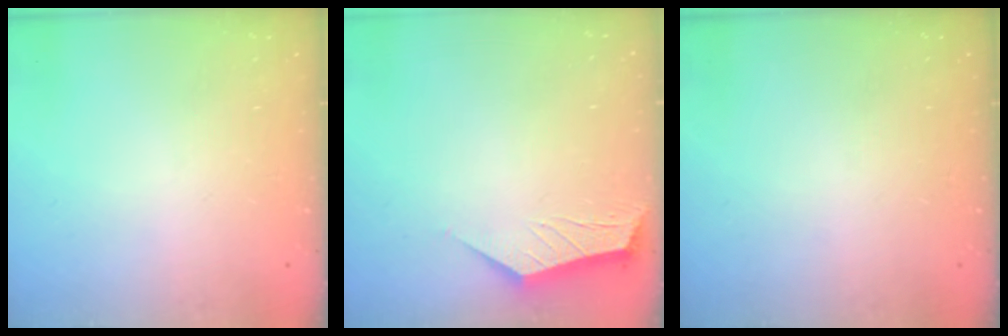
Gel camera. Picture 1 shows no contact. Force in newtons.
{"total": 2.0, "press": 2.0, "slide": 0.4}
{"total": 0.0}